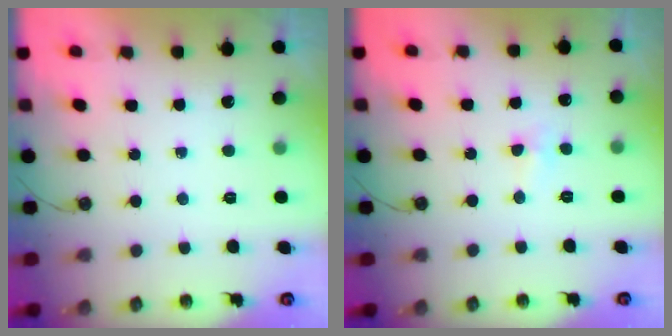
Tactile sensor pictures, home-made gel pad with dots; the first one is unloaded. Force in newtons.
{"total": 3.8, "press": 3.7, "slide": 0.6}